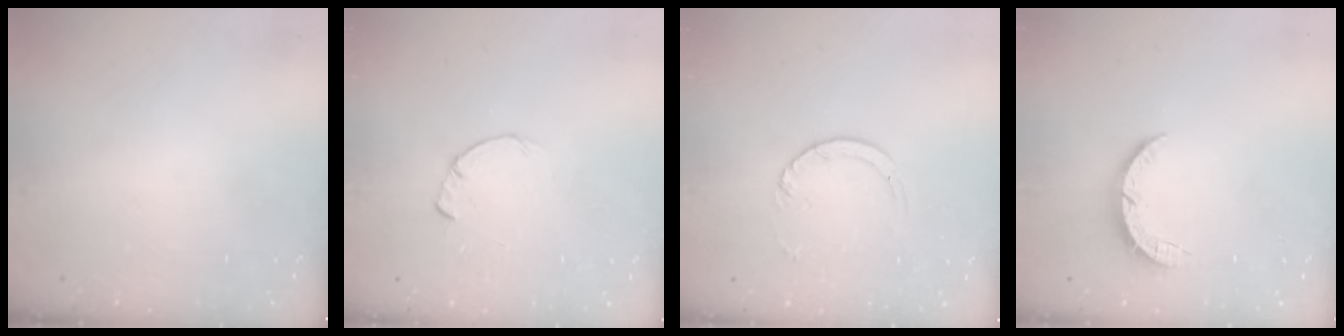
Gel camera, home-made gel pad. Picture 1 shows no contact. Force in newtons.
{"total": 0.8, "press": 0.8, "slide": 0.2}
{"total": 3.0, "press": 2.9, "slide": 0.4}
{"total": 3.6, "press": 3.6, "slide": 0.4}